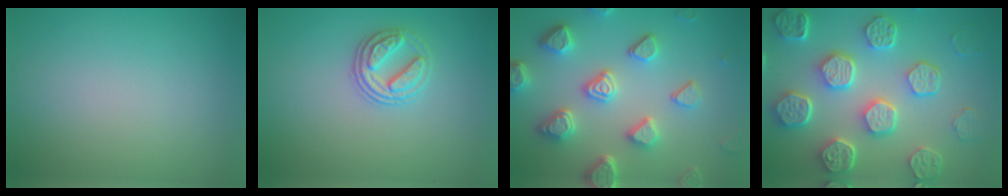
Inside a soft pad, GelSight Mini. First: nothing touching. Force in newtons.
{"total": 2.7, "press": 2.6, "slide": 0.9}
{"total": 6.3, "press": 5.2, "slide": 3.5}
{"total": 8.5, "press": 6.4, "slide": 5.6}